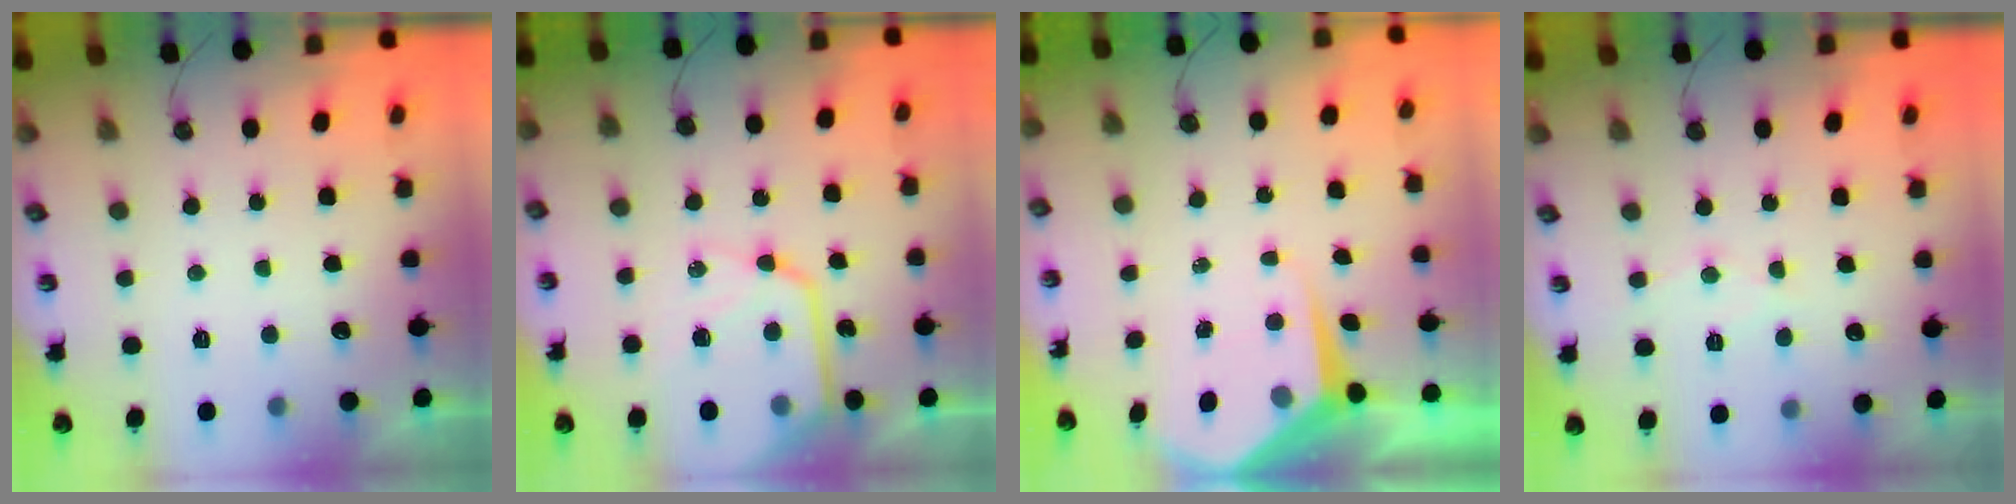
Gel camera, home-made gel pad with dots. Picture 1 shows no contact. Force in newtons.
{"total": 14.0, "press": 13.9, "slide": 1.3}
{"total": 7.3, "press": 7.3, "slide": 0.6}
{"total": 6.2, "press": 6.2, "slide": 0.4}